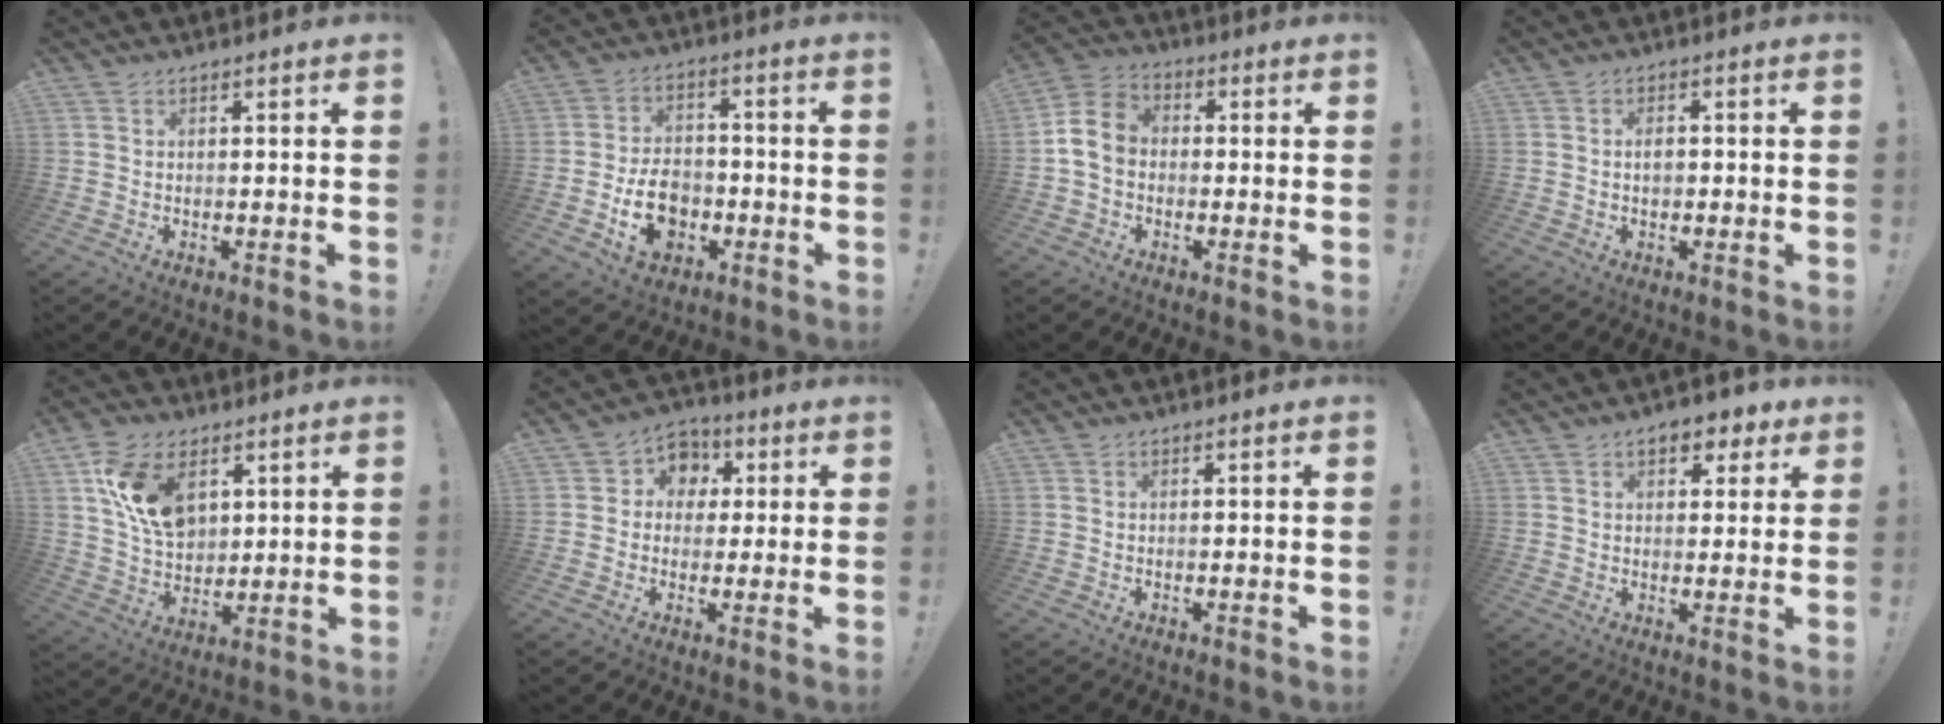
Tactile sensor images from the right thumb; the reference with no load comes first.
{"total": 12.7, "force": [-4.0, 9.3, 7.6], "torque": [-0.109, 0.028, -0.064]}
{"total": 10.2, "force": [-0.6, 7.9, 6.3], "torque": [-0.113, 0.019, -0.005]}
{"total": 2.4, "force": [-0.2, 1.6, 1.8], "torque": [-0.019, 0.001, -0.008]}
{"total": 15.4, "force": [6.0, 10.0, 10.0], "torque": [-0.176, -0.016, 0.115]}
{"total": 7.3, "force": [0.2, 7.0, 2.2], "torque": [-0.021, 0.005, 0.008]}
{"total": 0.0}
{"total": 6.3, "force": [3.4, 3.9, 3.5], "torque": [-0.035, -0.013, 0.057]}